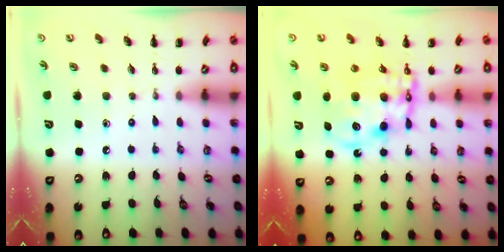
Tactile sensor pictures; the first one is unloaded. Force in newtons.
{"total": 12.6, "press": 12.2, "slide": 3.1}